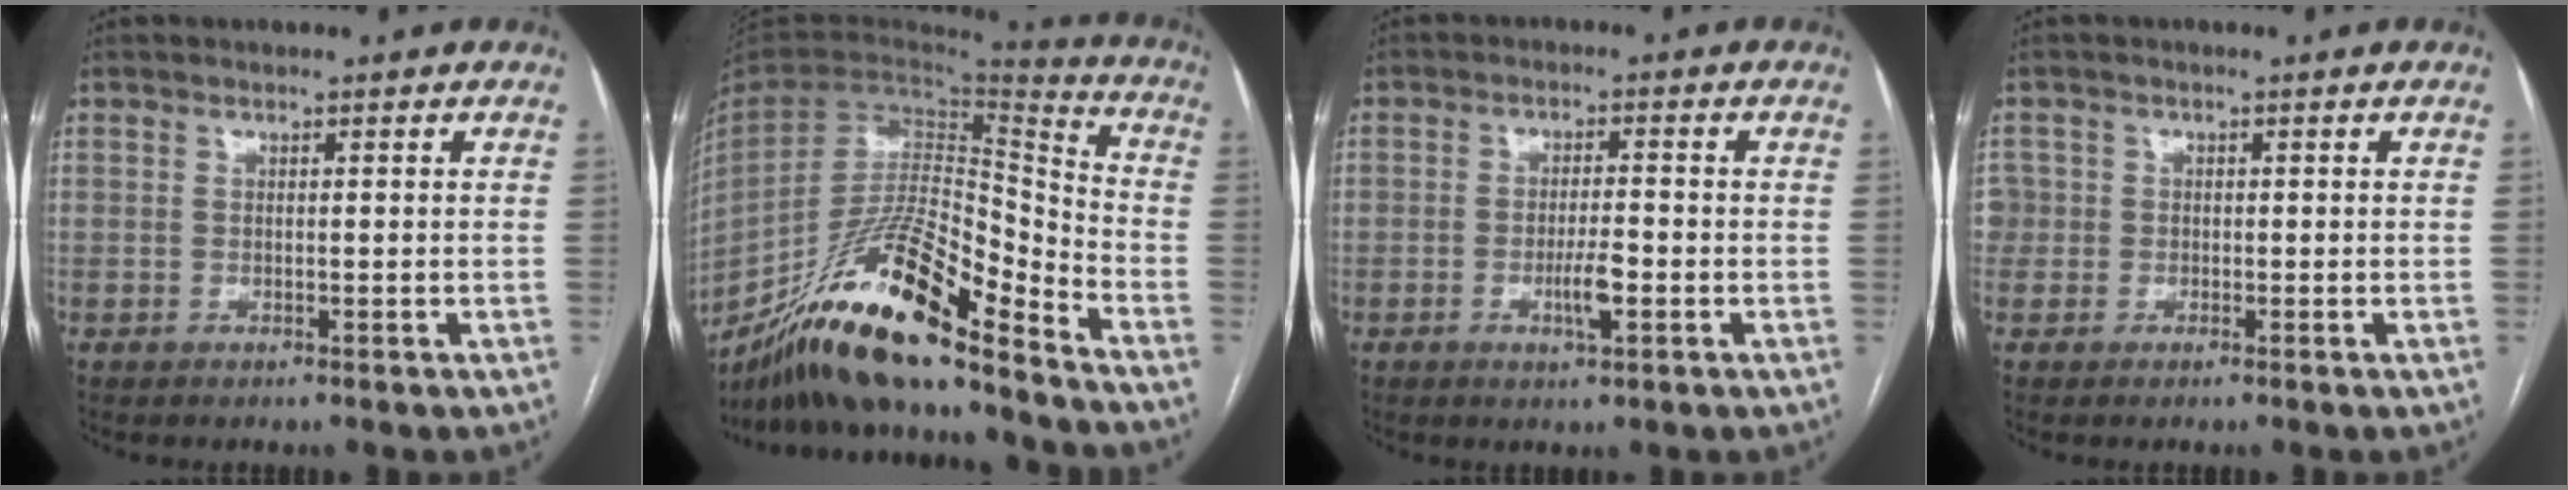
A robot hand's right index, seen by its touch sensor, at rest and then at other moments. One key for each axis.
{"total": 22.4, "fx": -17.1, "fy": 2.9, "fz": 14.1, "tx": -0.270, "ty": -0.014, "tz": -0.314}
{"total": 4.2, "fx": -1.4, "fy": 0.9, "fz": 3.9, "tx": -0.071, "ty": -0.001, "tz": -0.022}
{"total": 2.7, "fx": -0.3, "fy": 2.7, "fz": 0.2, "tx": 0.005, "ty": 0.011, "tz": -0.009}